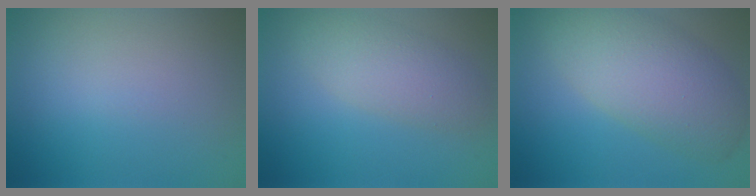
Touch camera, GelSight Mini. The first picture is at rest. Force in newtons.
{"total": 3.5, "press": 3.5, "slide": 0.3}
{"total": 7.3, "press": 7.3, "slide": 0.5}